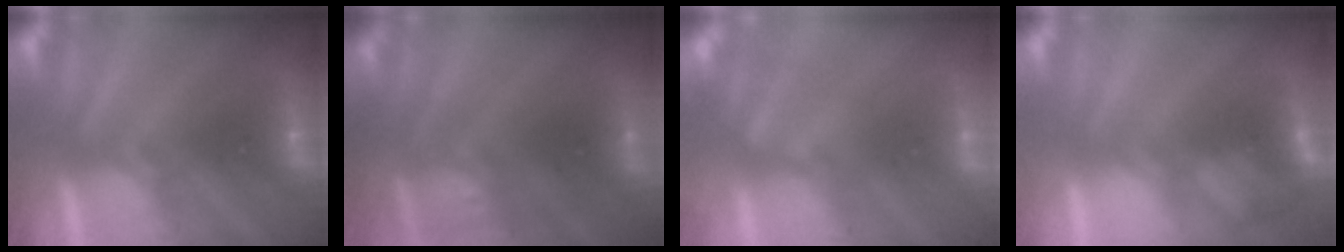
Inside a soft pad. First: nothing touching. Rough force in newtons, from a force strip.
{"total": 2.7}
{"total": 3.6}
{"total": 2.6}